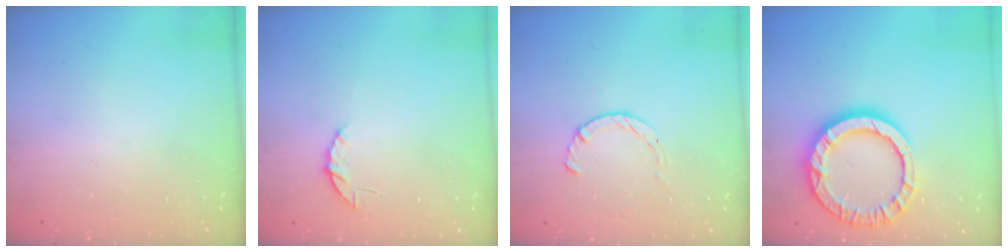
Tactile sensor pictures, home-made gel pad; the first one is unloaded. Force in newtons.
{"total": 4.2, "press": 4.2, "slide": 0.5}
{"total": 3.7, "press": 3.6, "slide": 0.5}
{"total": 13.5, "press": 13.5, "slide": 1.1}